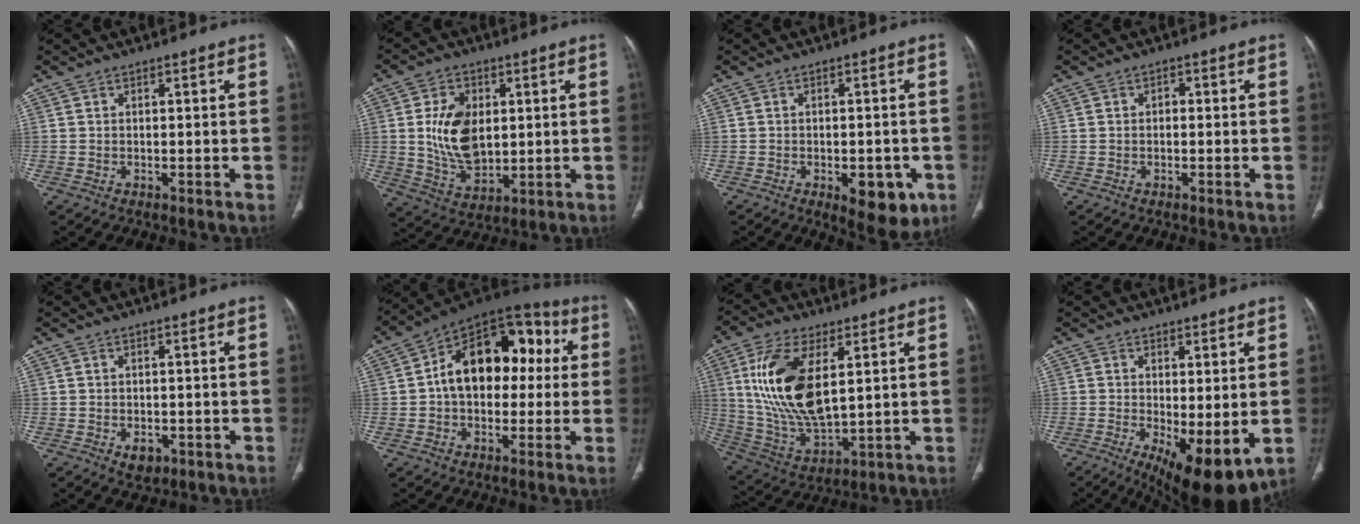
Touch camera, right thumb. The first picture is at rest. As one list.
[{"total": 12.3, "force": [1.6, 8.1, 9.1], "torque": [-0.142, -0.016, 0.041]}, {"total": 9.2, "force": [-3.6, 4.5, 7.2], "torque": [-0.069, 0.004, -0.035]}, {"total": 1.1, "force": [-0.2, 0.8, 0.7], "torque": [-0.006, 0.004, -0.007]}, {"total": 3.0, "force": [-1.1, 2.1, 1.9], "torque": [-0.019, 0.001, -0.006]}, {"total": 19.6, "force": [2.1, 12.5, 14.9], "torque": [-0.186, 0.050, 0.024]}, {"total": 18.3, "force": [4.5, 8.6, 15.5], "torque": [-0.307, -0.021, 0.096]}, {"total": 11.7, "force": [-2.9, 4.1, 10.6], "torque": [-0.159, -0.024, -0.029]}]